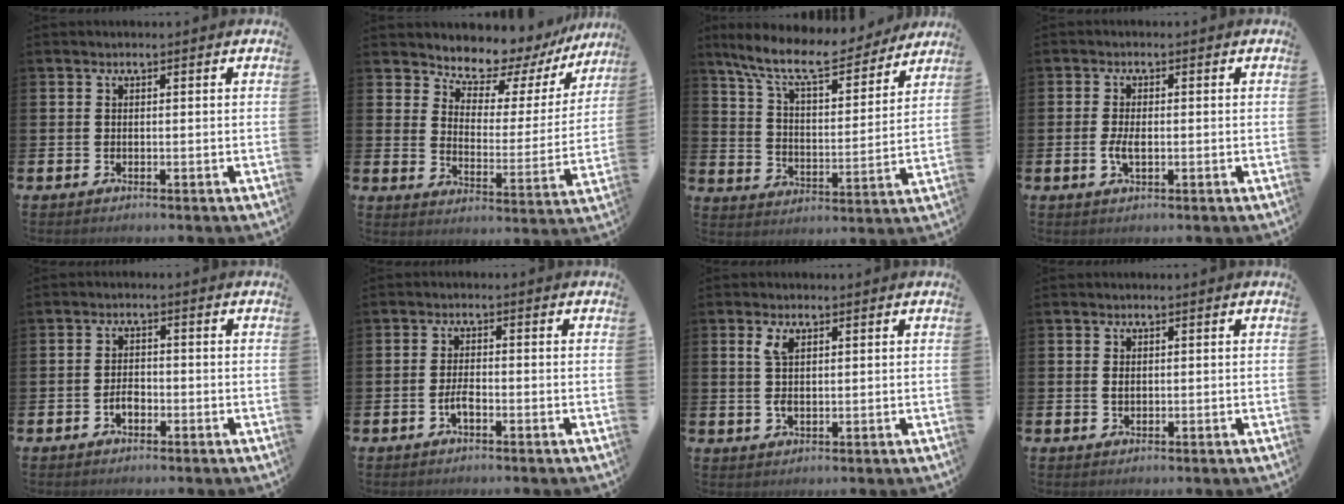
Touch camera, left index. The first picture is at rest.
{"total": 8.2, "force": [7.6, 2.5, 1.6], "torque": [-0.061, -0.061, 0.131]}
{"total": 11.1, "force": [9.7, 2.5, 4.8], "torque": [-0.130, -0.055, 0.168]}
{"total": 2.7, "force": [-0.3, 1.3, 2.4], "torque": [-0.040, 0.000, -0.007]}
{"total": 2.1, "force": [-0.9, 1.3, 1.4], "torque": [-0.015, -0.003, -0.020]}
{"total": 2.2, "force": [-0.9, 0.8, 1.9], "torque": [-0.038, 0.005, -0.018]}
{"total": 3.0, "force": [1.5, 1.3, 2.3], "torque": [-0.039, 0.001, 0.022]}
{"total": 1.0, "force": [0.3, 0.7, 0.6], "torque": [0.000, 0.000, 0.002]}